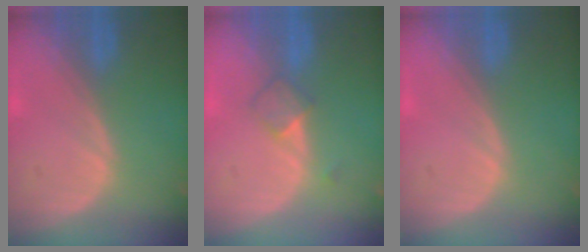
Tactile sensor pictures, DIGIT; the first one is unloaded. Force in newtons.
{"total": 3.0, "press": 2.7, "slide": 1.2}
{"total": 0.0}